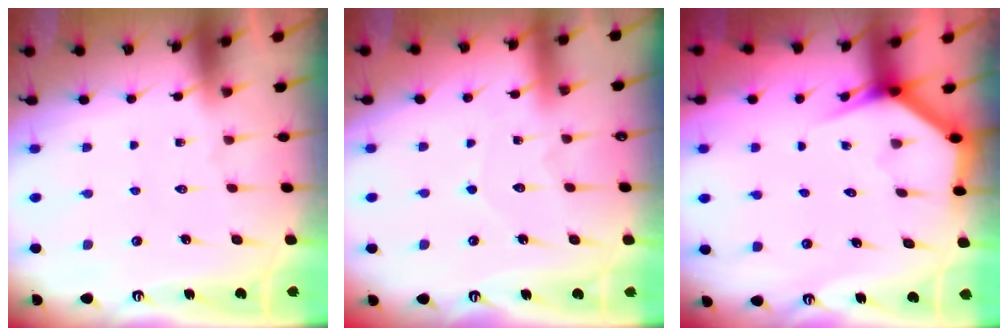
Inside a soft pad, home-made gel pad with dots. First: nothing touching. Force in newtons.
{"total": 3.0, "press": 3.0, "slide": 0.3}
{"total": 3.4, "press": 3.4, "slide": 0.3}